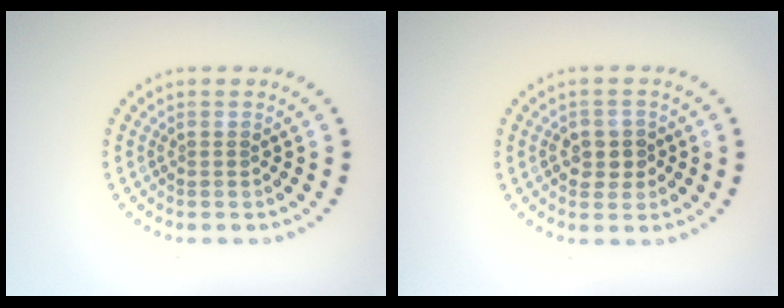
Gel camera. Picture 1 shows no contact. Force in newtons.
{"total": 1.9, "press": 1.8, "slide": 0.2}